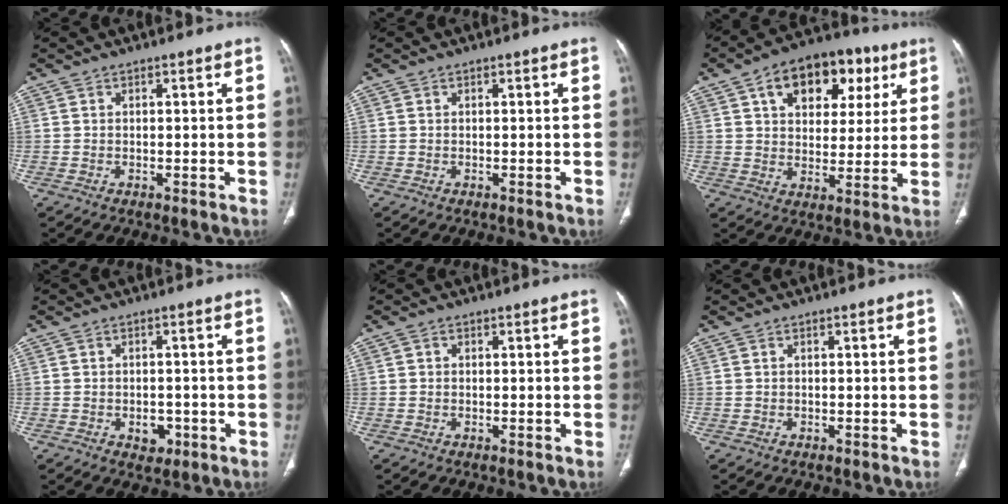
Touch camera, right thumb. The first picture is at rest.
{"total": 0.0}
{"total": 16.8, "force": [7.3, 10.8, 10.6], "torque": [-0.108, 0.003, 0.109]}
{"total": 3.3, "force": [-1.2, 2.4, 1.9], "torque": [-0.011, 0.005, -0.010]}
{"total": 0.5, "force": [0.1, 0.5, 0.2], "torque": [0.001, 0.002, 0.000]}
{"total": 0.0}